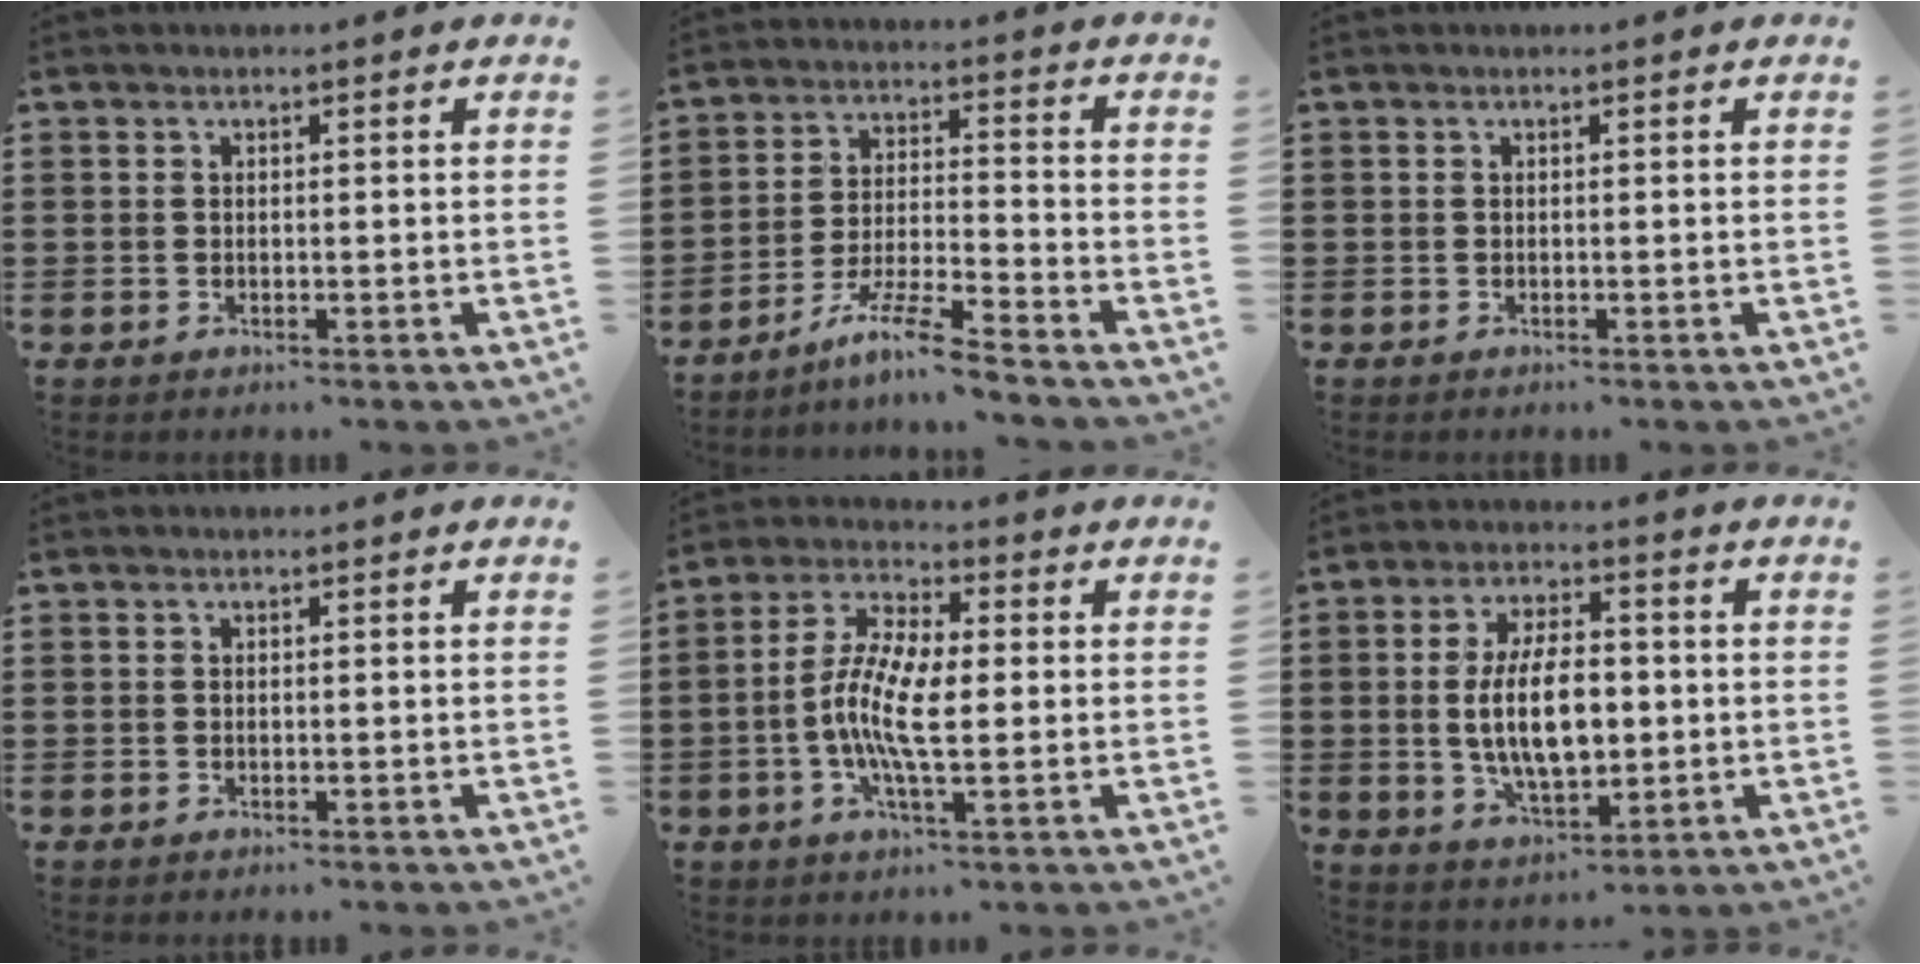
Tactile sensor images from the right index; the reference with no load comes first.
{"total": 5.1, "force": [-4.5, -0.4, 2.5], "torque": [-0.063, -0.012, -0.090]}
{"total": 0.0}
{"total": 0.0}
{"total": 9.2, "force": [-0.6, 3.0, 8.7], "torque": [-0.188, -0.005, -0.017]}
{"total": 10.5, "force": [-0.1, 5.3, 9.0], "torque": [-0.173, 0.003, -0.010]}